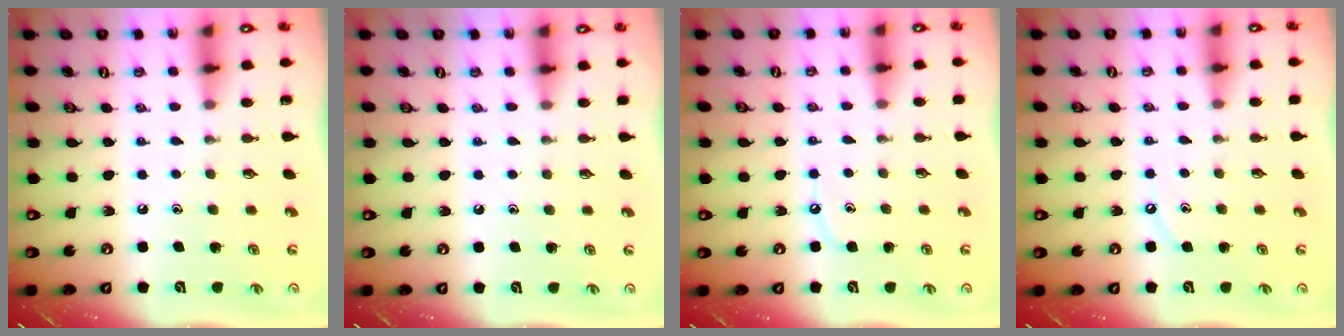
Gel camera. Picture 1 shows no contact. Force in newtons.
{"total": 2.9, "press": 2.9, "slide": 0.5}
{"total": 4.4, "press": 4.3, "slide": 0.6}
{"total": 3.3, "press": 3.3, "slide": 0.5}